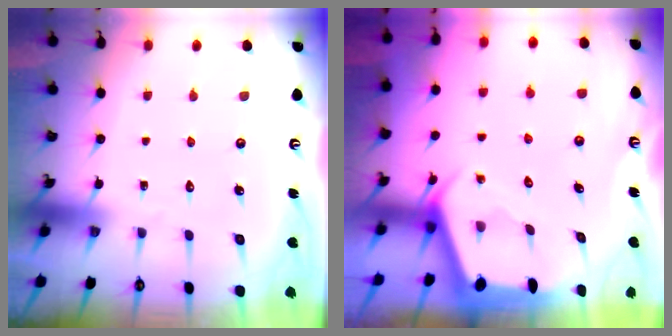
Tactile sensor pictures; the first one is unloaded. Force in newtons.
{"total": 2.3, "press": 2.3, "slide": 0.3}